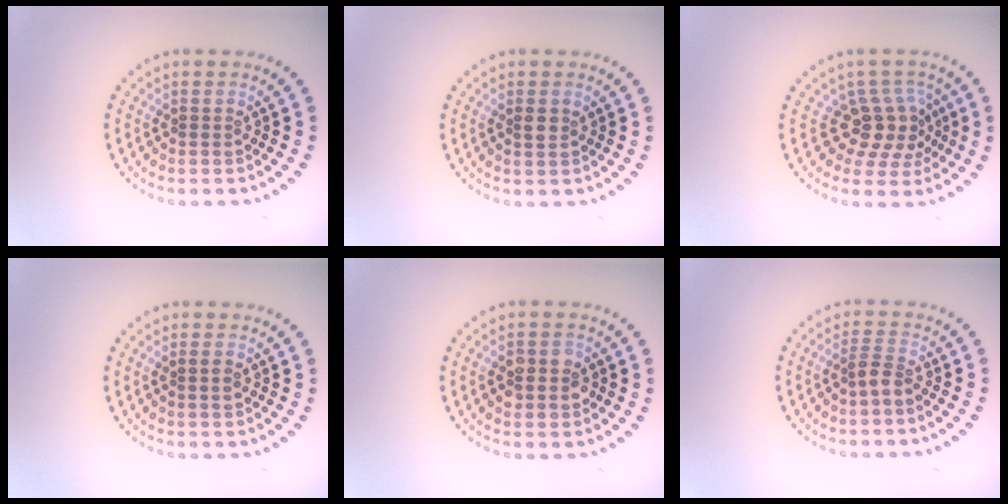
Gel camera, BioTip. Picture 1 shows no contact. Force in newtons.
{"total": 1.0, "press": 1.0, "slide": 0.4}
{"total": 3.5, "press": 3.0, "slide": 1.9}
{"total": 0.9, "press": 0.9, "slide": 0.3}
{"total": 2.6, "press": 2.6, "slide": 0.3}
{"total": 1.7, "press": 1.3, "slide": 1.1}